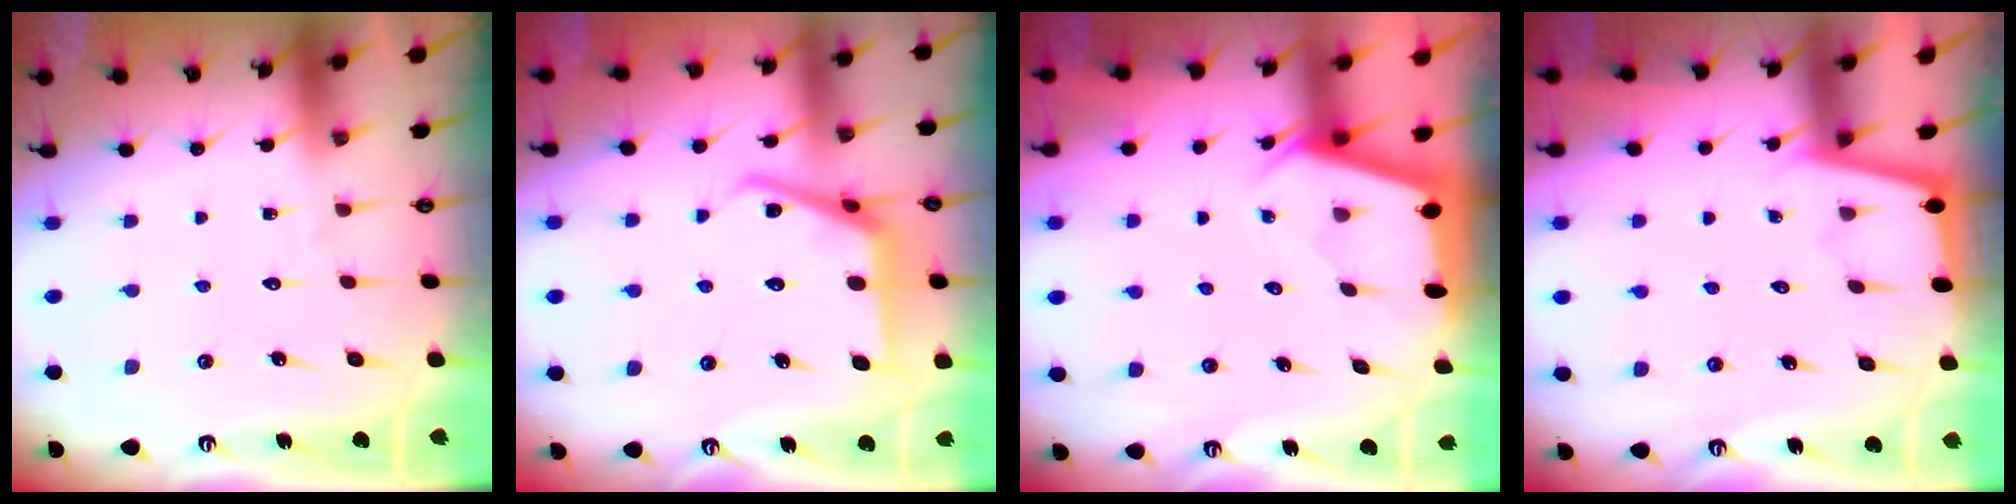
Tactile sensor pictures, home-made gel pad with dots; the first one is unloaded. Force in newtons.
{"total": 10.5, "press": 10.5, "slide": 0.3}
{"total": 2.4, "press": 2.4, "slide": 0.2}
{"total": 1.7, "press": 1.7, "slide": 0.2}